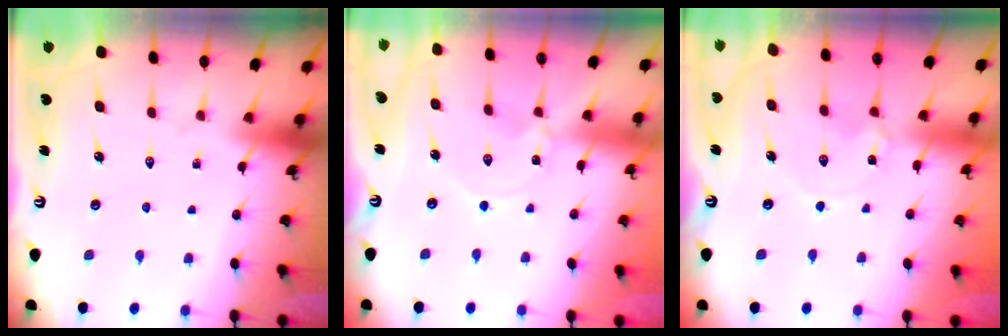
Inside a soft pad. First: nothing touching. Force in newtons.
{"total": 0.0}
{"total": 2.4, "press": 2.4, "slide": 0.3}